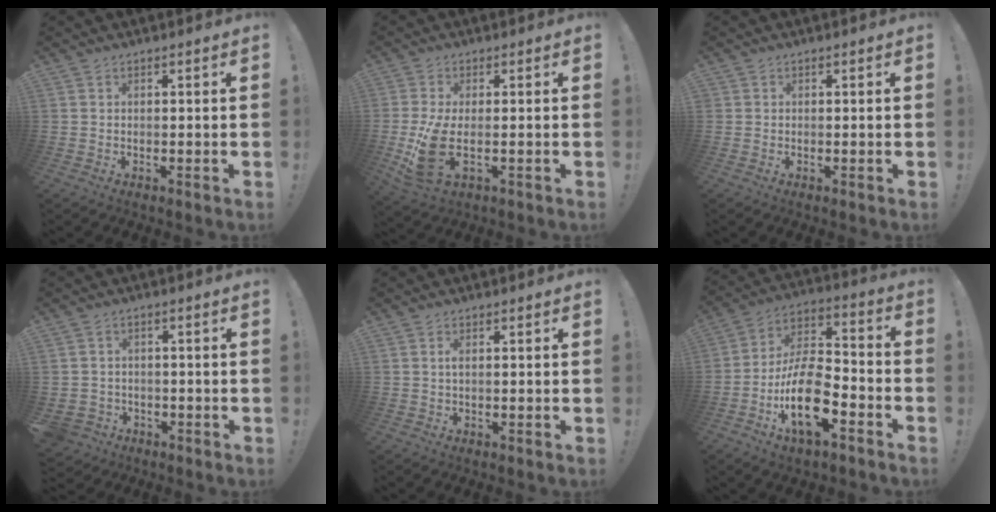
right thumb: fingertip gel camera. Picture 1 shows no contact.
{"total": 9.7, "force": [-1.3, 4.0, 8.7], "torque": [-0.185, -0.016, -0.020]}
{"total": 0.8, "force": [0.2, 0.7, 0.0], "torque": [-0.004, 0.002, 0.006]}
{"total": 3.3, "force": [-0.9, 3.2, 0.5], "torque": [-0.022, 0.009, -0.012]}
{"total": 1.0, "force": [0.1, 0.2, 1.0], "torque": [-0.025, 0.004, 0.002]}
{"total": 18.8, "force": [-8.1, 9.0, 14.4], "torque": [-0.270, 0.048, -0.132]}